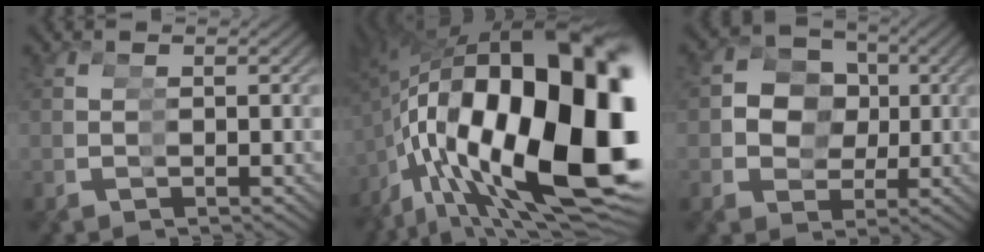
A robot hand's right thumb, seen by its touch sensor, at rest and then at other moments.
{"total": 27.6, "force": [0.1, 16.3, 22.2], "torque": [-0.374, -0.032, 0.033]}
{"total": 9.7, "force": [1.6, 7.6, 5.8], "torque": [-0.082, 0.002, 0.026]}